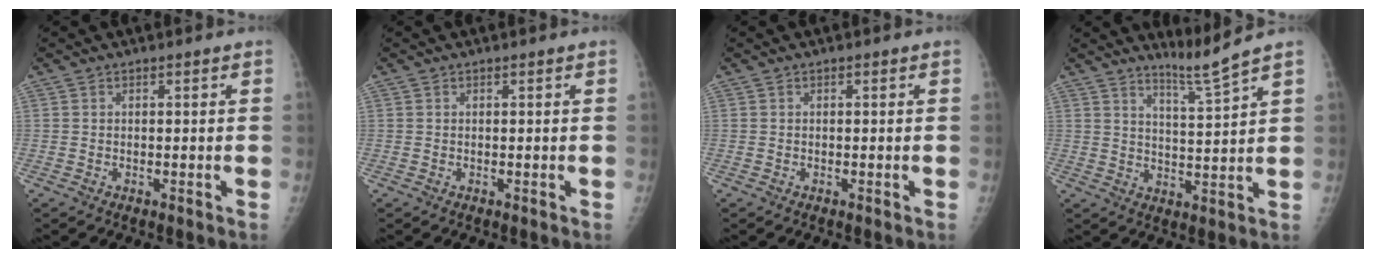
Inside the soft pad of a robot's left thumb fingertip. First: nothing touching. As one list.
[{"total": 0.0}, {"total": 0.0}, {"total": 5.0, "force": [4.4, -2.0, 1.6], "torque": [-0.032, -0.057, 0.088]}]